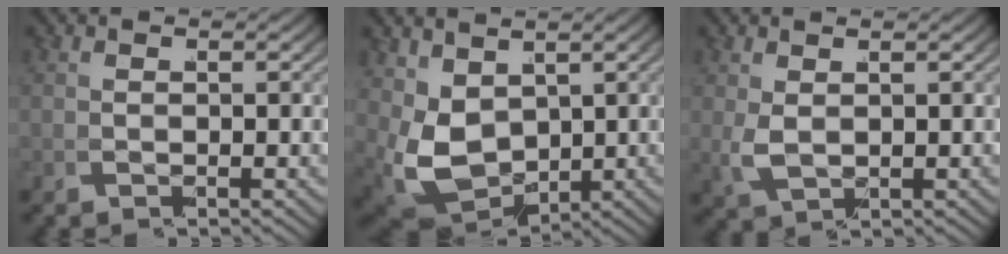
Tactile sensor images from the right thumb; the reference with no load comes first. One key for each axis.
{"total": 7.3, "fx": 0.3, "fy": 5.2, "fz": 5.0, "tx": -0.142, "ty": -0.052, "tz": 0.039}
{"total": 1.9, "fx": 0.8, "fy": 0.9, "fz": 1.5, "tx": -0.047, "ty": -0.009, "tz": 0.032}